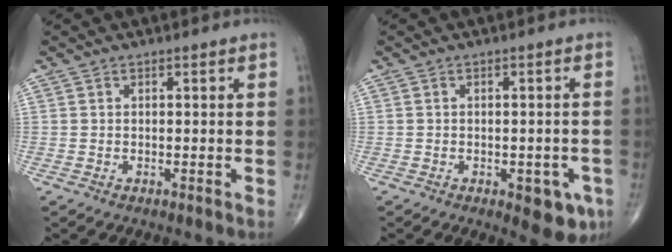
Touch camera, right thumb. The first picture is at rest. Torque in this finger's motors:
{"motor_torque": [0.91, 0.83, 0.37, -0.42, 0.16]}